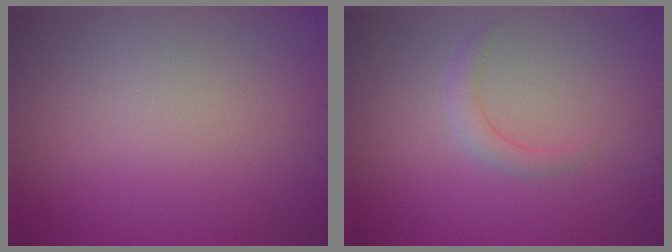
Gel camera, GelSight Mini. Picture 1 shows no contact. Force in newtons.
{"total": 1.4, "press": 1.4, "slide": 0.0}